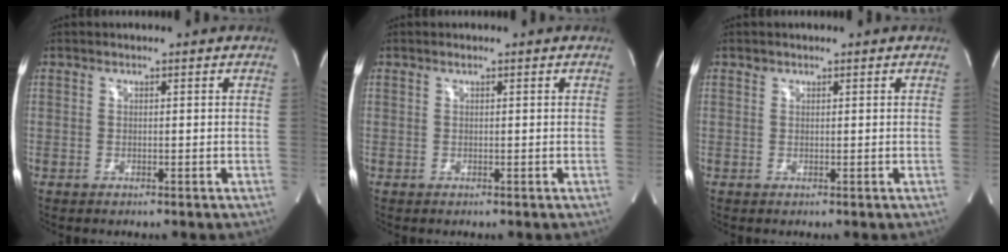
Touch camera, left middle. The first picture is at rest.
{"total": 0.0}
{"total": 0.5, "force": [0.4, 0.3, 0.0], "torque": [-0.001, -0.001, 0.006]}